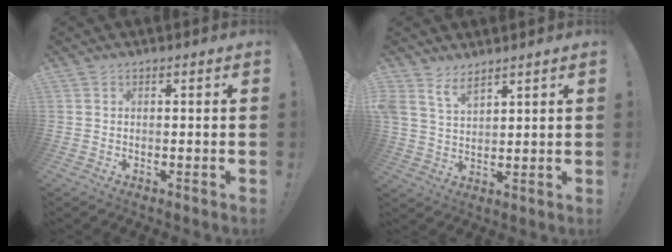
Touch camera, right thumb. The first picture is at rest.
{"total": 6.1, "force": [4.9, 2.4, 2.8], "torque": [-0.066, -0.019, 0.094]}